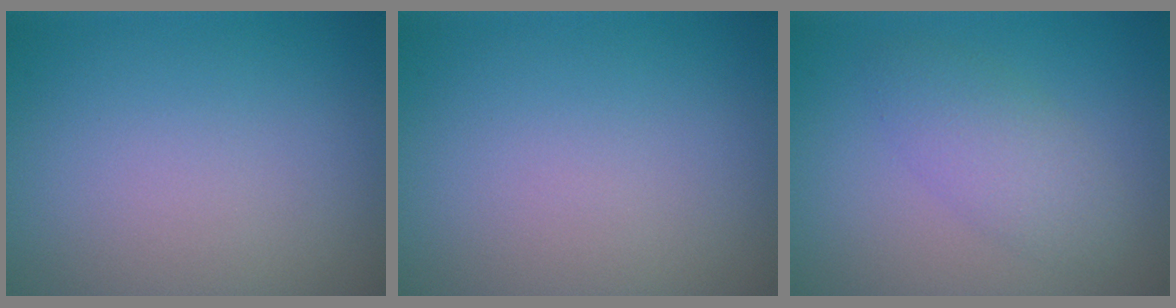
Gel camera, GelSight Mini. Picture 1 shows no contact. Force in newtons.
{"total": 0.0}
{"total": 3.0, "press": 3.0, "slide": 0.0}